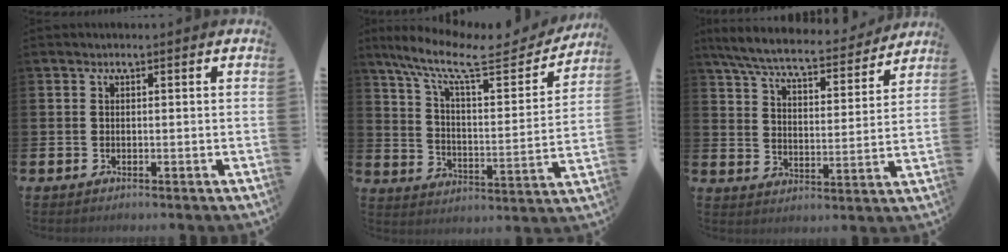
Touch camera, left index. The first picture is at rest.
{"total": 10.5, "force": [8.5, 2.7, 5.6], "torque": [-0.133, -0.055, 0.138]}
{"total": 7.6, "force": [6.9, 1.0, 3.0], "torque": [-0.090, -0.043, 0.118]}